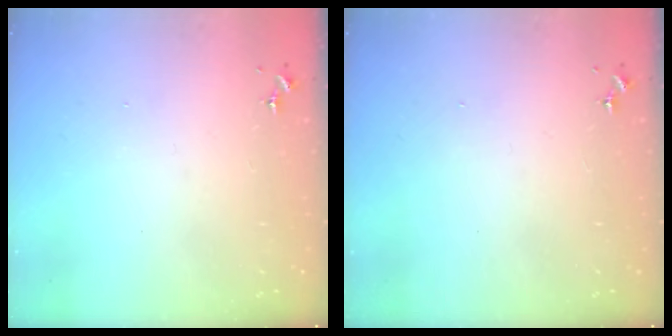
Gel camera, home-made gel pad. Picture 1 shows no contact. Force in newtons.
{"total": 0.0}